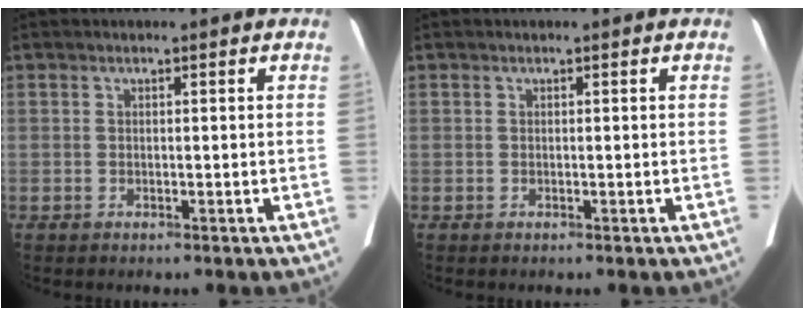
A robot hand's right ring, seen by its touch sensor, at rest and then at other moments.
{"total": 0.0}